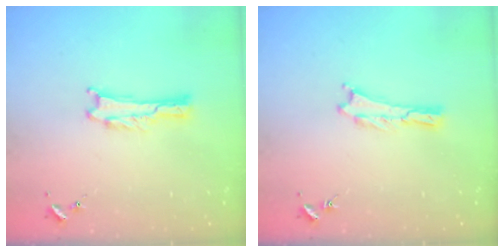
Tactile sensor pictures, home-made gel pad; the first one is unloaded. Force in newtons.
{"total": 0.0}